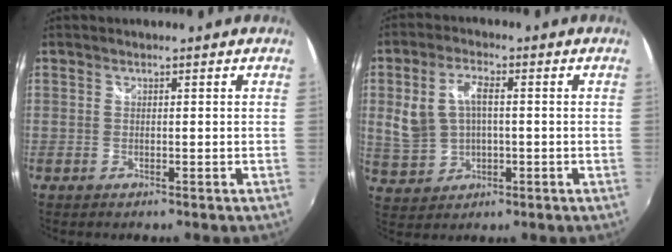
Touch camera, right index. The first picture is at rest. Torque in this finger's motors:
{"motor_torque": [1.15, 0.16, 0.49, 0.07]}